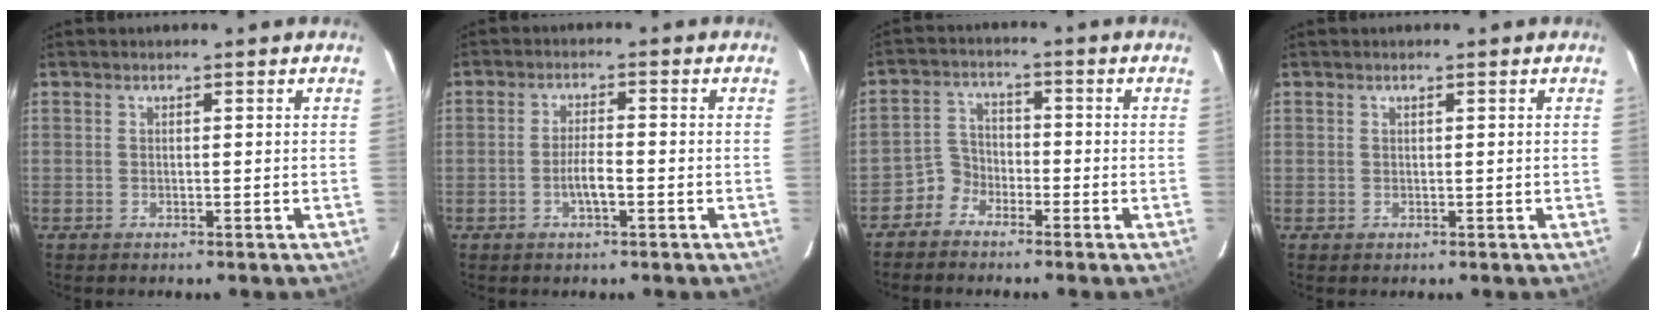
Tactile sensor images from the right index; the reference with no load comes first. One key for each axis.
{"total": 3.4, "fx": -1.4, "fy": 0.6, "fz": 3.0, "tx": -0.061, "ty": 0.001, "tz": -0.025}
{"total": 4.2, "fx": -3.2, "fy": 2.7, "fz": 0.3, "tx": -0.005, "ty": 0.019, "tz": -0.067}
{"total": 0.8, "fx": 0.1, "fy": 0.8, "fz": -0.1, "tx": 0.004, "ty": 0.002, "tz": 0.001}